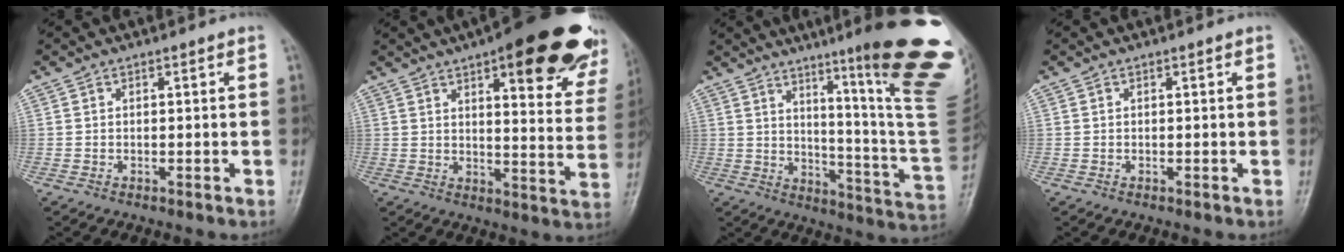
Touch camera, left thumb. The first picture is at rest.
{"total": 25.5, "force": [15.5, 7.6, 18.7], "torque": [-0.202, -0.055, 0.190]}
{"total": 26.4, "force": [14.4, 2.2, 22.0], "torque": [-0.235, -0.086, 0.200]}
{"total": 0.0}